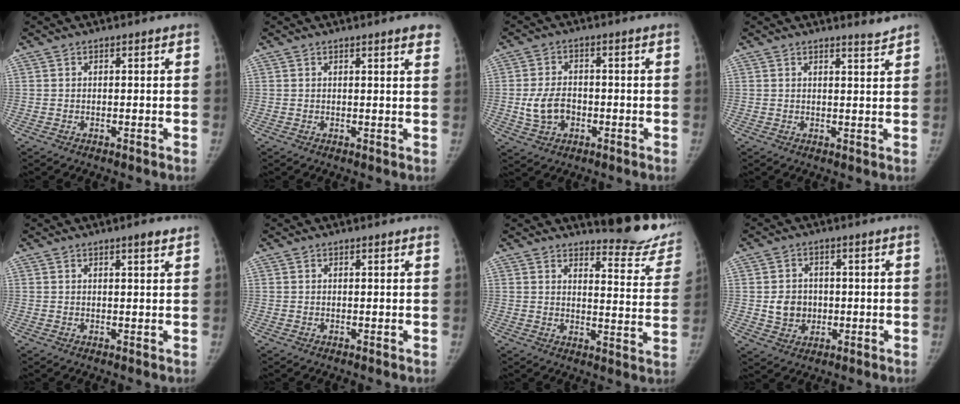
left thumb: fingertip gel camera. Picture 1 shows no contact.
{"total": 4.0, "force": [3.0, 0.4, 2.7], "torque": [-0.021, -0.006, 0.028]}
{"total": 6.5, "force": [-1.2, 4.7, 4.3], "torque": [-0.076, 0.012, -0.020]}
{"total": 2.1, "force": [2.0, -0.2, 0.5], "torque": [-0.003, -0.023, 0.030]}
{"total": 2.5, "force": [1.8, 0.2, 1.7], "torque": [-0.025, -0.010, 0.025]}
{"total": 1.2, "force": [1.1, 0.0, 0.5], "torque": [-0.009, 0.000, 0.013]}
{"total": 14.0, "force": [13.4, 2.8, 3.0], "torque": [-0.002, -0.148, 0.145]}
{"total": 5.7, "force": [-0.1, 5.1, 2.6], "torque": [-0.021, 0.002, 0.003]}